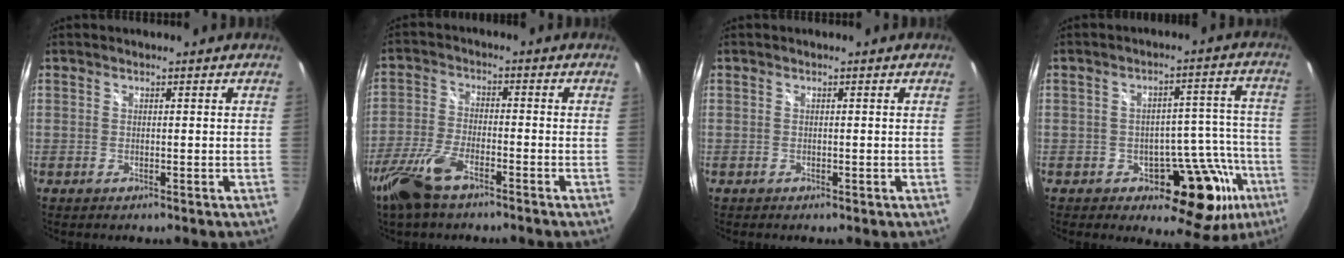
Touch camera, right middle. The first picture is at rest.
{"total": 9.7, "force": [-6.5, 3.1, 6.4], "torque": [-0.158, -0.013, -0.131]}
{"total": 0.0}
{"total": 13.5, "force": [-6.8, 8.5, 8.0], "torque": [-0.087, 0.027, -0.072]}